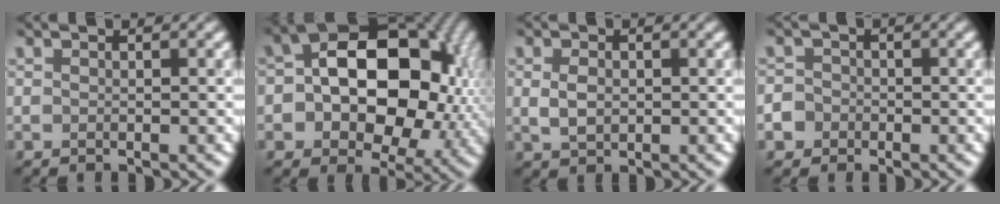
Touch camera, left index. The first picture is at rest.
{"total": 14.2, "force": [0.6, 9.6, 10.5], "torque": [-0.125, 0.016, 0.007]}
{"total": 2.1, "force": [0.2, 1.5, 1.5], "torque": [-0.032, 0.000, 0.004]}
{"total": 3.7, "force": [-1.5, 3.3, 0.8], "torque": [0.005, 0.002, -0.049]}